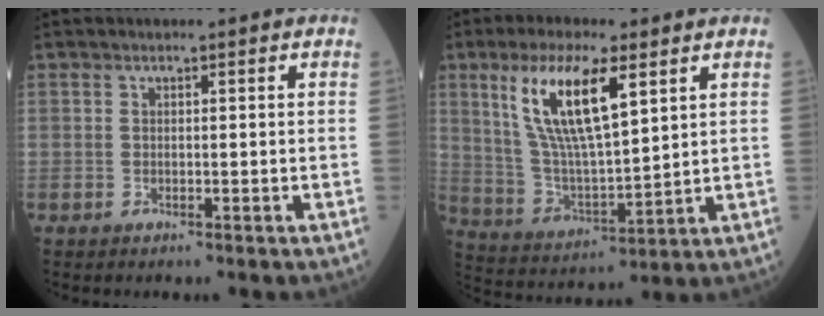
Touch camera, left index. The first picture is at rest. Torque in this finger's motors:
{"motor_torque": [1.36, -0.78, 0.37, 0.21]}